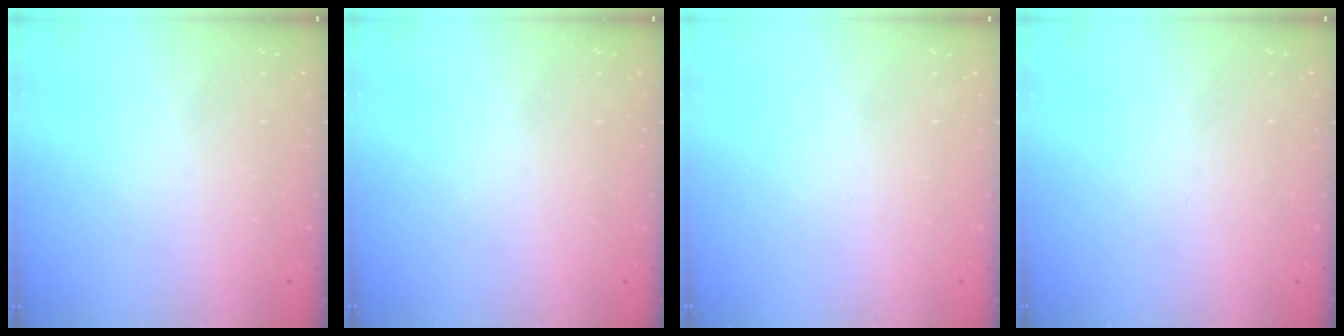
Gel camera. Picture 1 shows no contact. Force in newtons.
{"total": 0.0}
{"total": 1.5, "press": 1.5, "slide": 0.1}
{"total": 0.0}